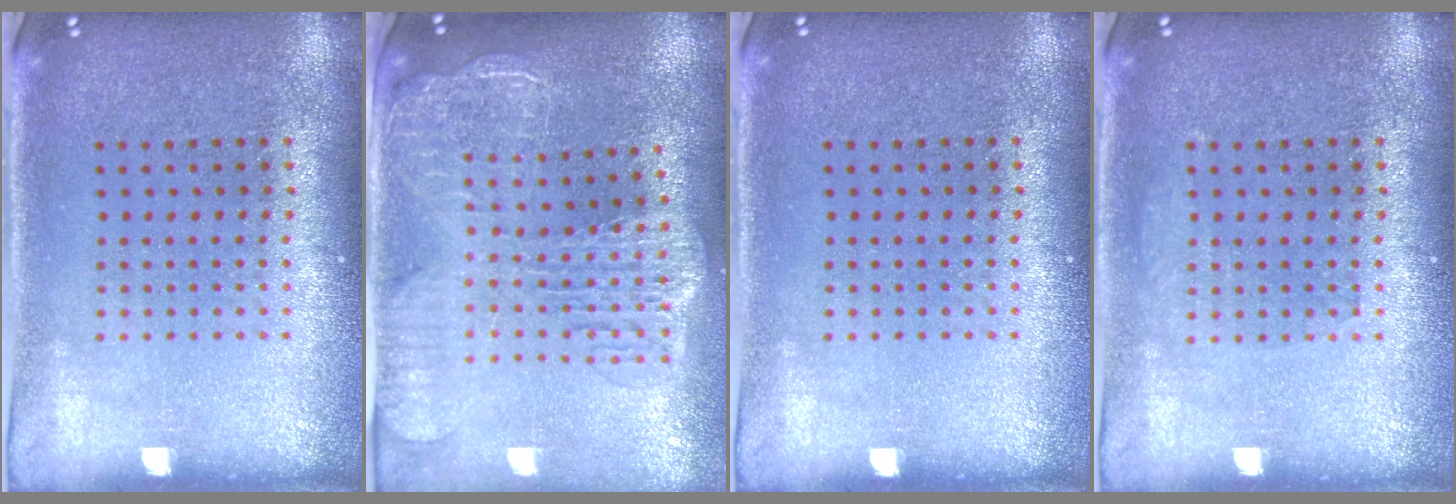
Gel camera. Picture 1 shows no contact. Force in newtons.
{"total": 2.9, "press": 2.4, "slide": 1.7}
{"total": 0.0}
{"total": 0.8, "press": 0.8, "slide": 0.1}